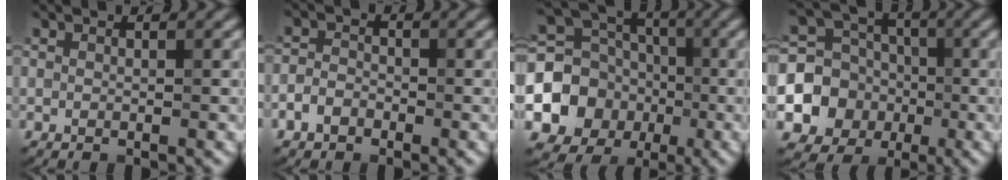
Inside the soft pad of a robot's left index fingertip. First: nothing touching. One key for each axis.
{"total": 2.0, "fx": -1.3, "fy": 1.4, "fz": 0.8, "tx": -0.004, "ty": 0.006, "tz": -0.034}
{"total": 9.2, "fx": -1.5, "fy": 8.1, "fz": 4.2, "tx": -0.093, "ty": -0.012, "tz": -0.031}
{"total": 7.4, "fx": -1.6, "fy": 6.5, "fz": 3.0, "tx": -0.064, "ty": -0.008, "tz": -0.043}